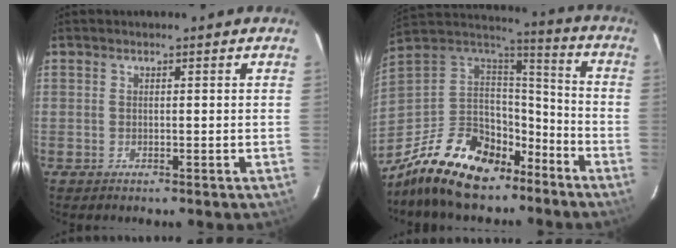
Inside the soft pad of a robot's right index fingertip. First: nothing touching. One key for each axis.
{"total": 22.4, "fx": -14.9, "fy": 11.8, "fz": 11.9, "tx": -0.258, "ty": 0.008, "tz": -0.238}